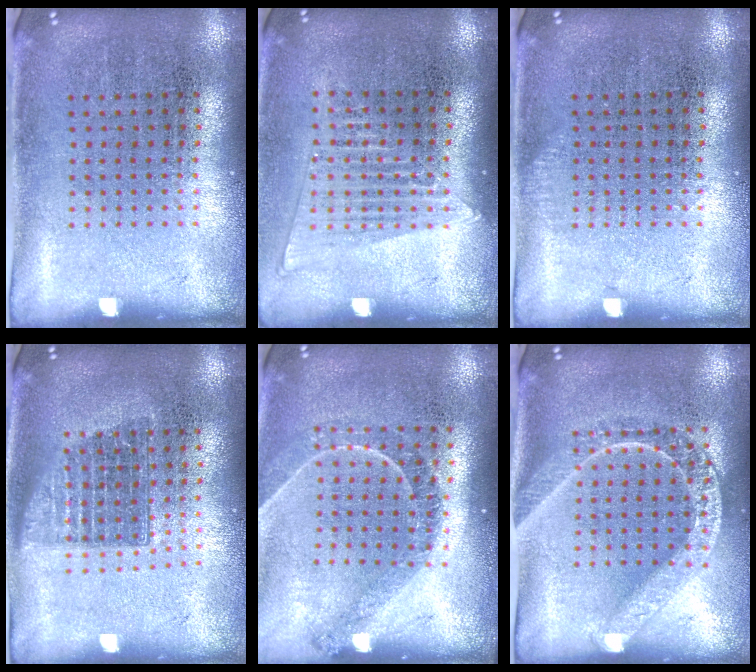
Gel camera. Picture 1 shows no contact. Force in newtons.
{"total": 1.4, "press": 1.3, "slide": 0.6}
{"total": 0.6, "press": 0.6, "slide": 0.2}
{"total": 1.4, "press": 1.1, "slide": 0.8}
{"total": 1.2, "press": 1.2, "slide": 0.2}
{"total": 1.8, "press": 1.7, "slide": 0.6}